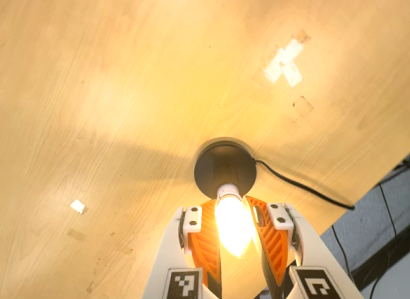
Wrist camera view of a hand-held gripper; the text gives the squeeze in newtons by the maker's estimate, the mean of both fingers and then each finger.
{"total": 13.9, "left": 13.8, "right": 13.9}